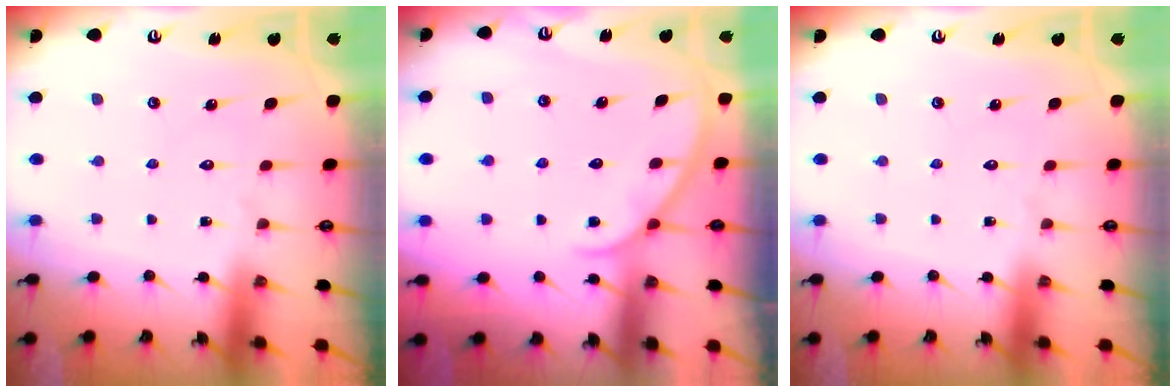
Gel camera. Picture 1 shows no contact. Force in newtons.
{"total": 1.2, "press": 1.1, "slide": 0.2}
{"total": 0.0}